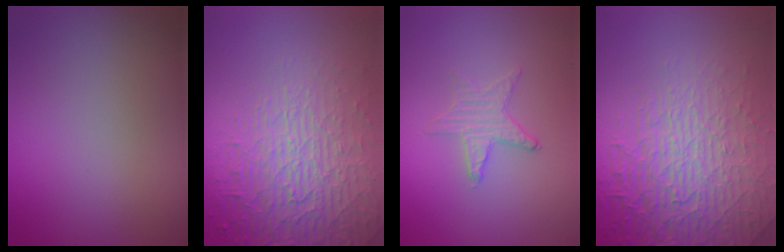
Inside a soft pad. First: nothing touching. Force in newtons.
{"total": 7.2, "press": 5.2, "slide": 4.9}
{"total": 1.2, "press": 1.2, "slide": 0.1}
{"total": 7.8, "press": 5.9, "slide": 5.1}